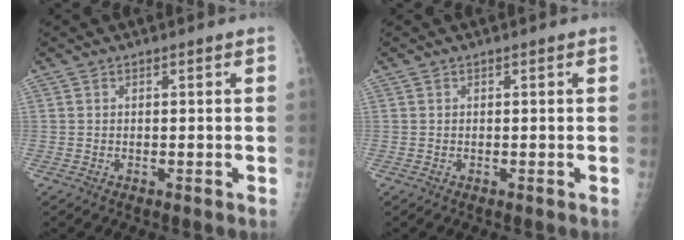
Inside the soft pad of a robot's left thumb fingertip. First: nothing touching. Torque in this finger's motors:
{"motor_torque": [0.00, 0.00, 0.00, 0.00, 0.00]}